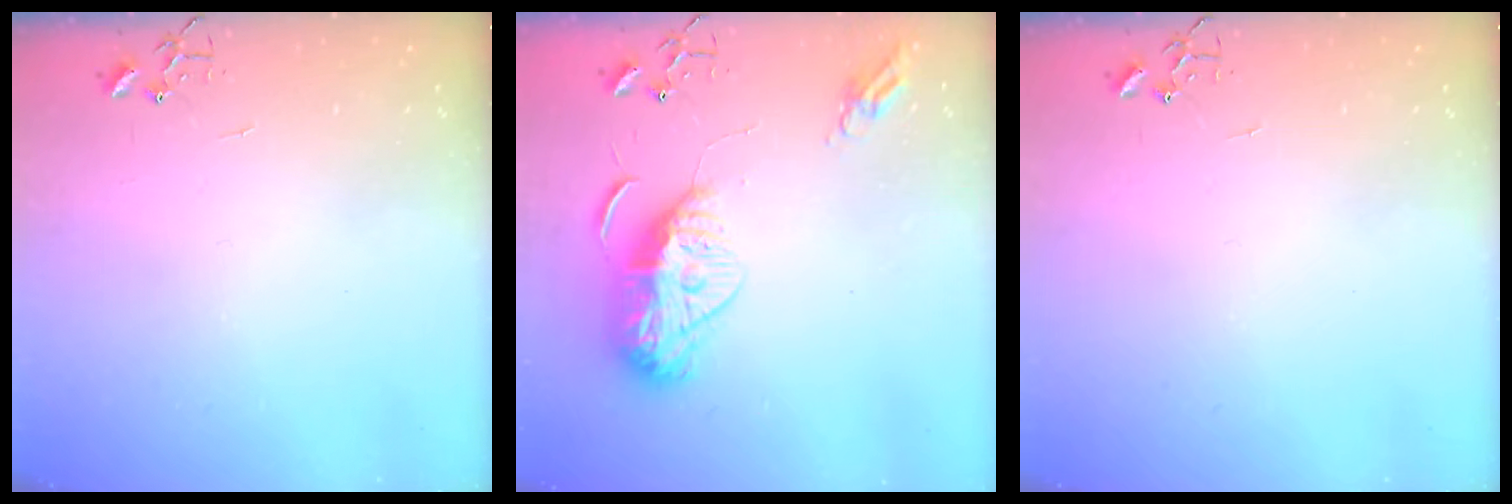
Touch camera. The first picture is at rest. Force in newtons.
{"total": 14.4, "press": 14.3, "slide": 1.2}
{"total": 0.0}